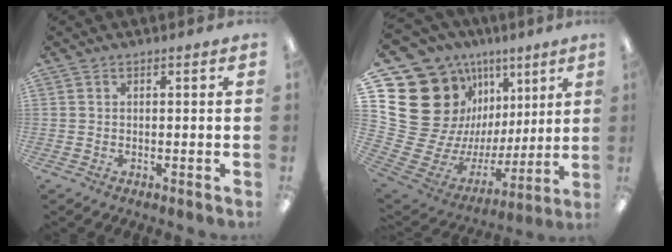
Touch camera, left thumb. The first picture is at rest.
{"total": 24.6, "force": [9.4, 19.1, 12.3], "torque": [-0.232, -0.089, 0.226]}